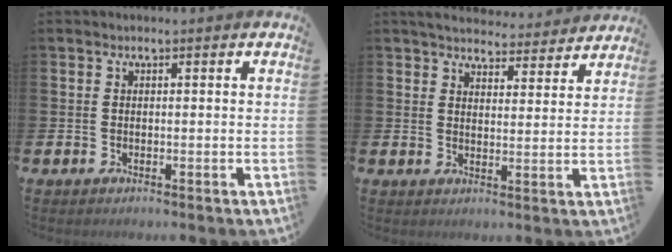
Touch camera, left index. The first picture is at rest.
{"total": 4.6, "force": [4.5, 0.9, 0.4], "torque": [-0.016, -0.034, 0.077]}